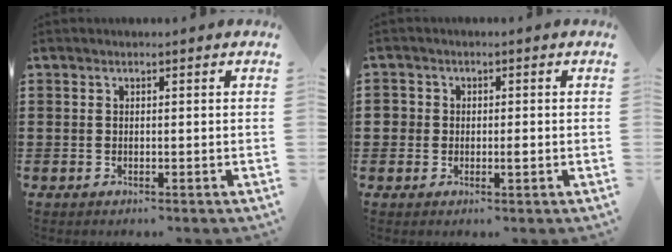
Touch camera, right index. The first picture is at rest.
{"total": 1.8, "force": [-0.2, 1.5, 1.0], "torque": [-0.023, 0.005, -0.006]}